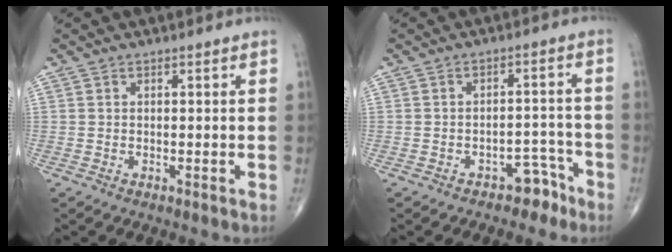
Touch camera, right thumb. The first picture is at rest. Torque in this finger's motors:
{"motor_torque": [4.01, 1.00, 0.14, -0.47, -0.01]}